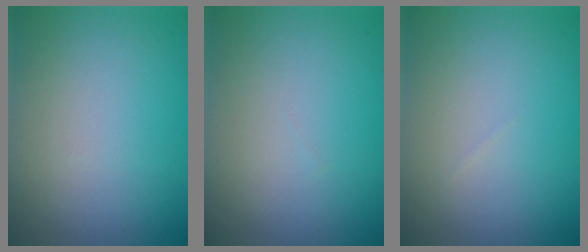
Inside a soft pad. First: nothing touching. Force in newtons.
{"total": 0.0}
{"total": 0.0}